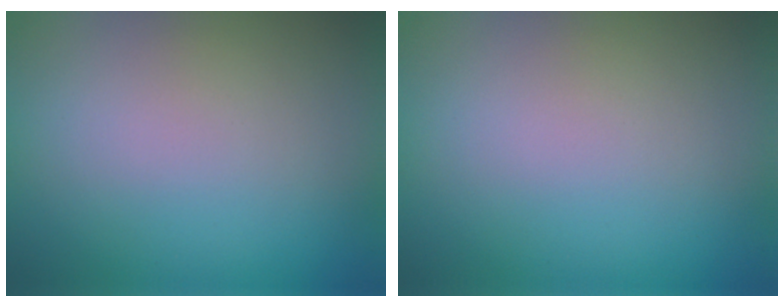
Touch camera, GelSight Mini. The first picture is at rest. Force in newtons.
{"total": 0.0}